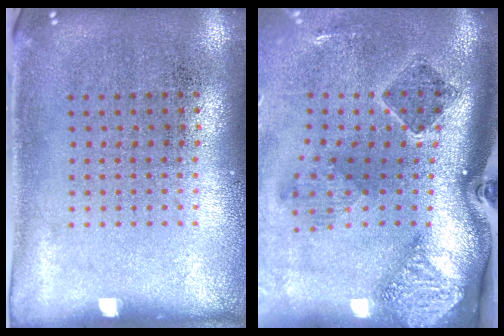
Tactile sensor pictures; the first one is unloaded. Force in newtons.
{"total": 2.8, "press": 1.9, "slide": 2.1}